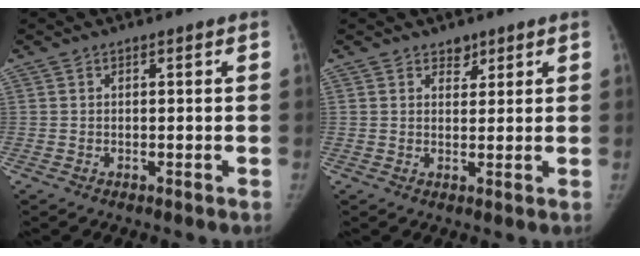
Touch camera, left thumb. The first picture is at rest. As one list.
[{"total": 2.4, "force": [1.7, 1.6, 0.6], "torque": [0.012, -0.010, 0.023]}]